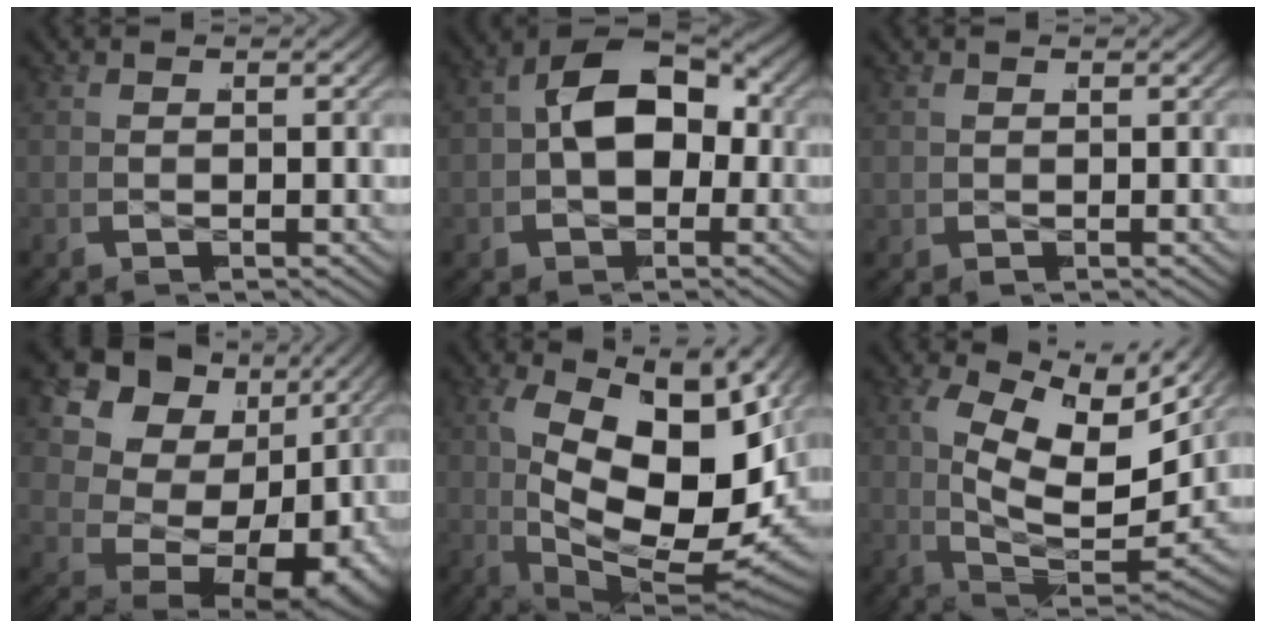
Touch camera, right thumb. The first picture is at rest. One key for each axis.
{"total": 10.0, "fx": 0.2, "fy": 6.5, "fz": 7.7, "tx": -0.148, "ty": -0.001, "tz": 0.002}
{"total": 0.6, "fx": 0.3, "fy": 0.4, "fz": -0.1, "tx": 0.004, "ty": -0.003, "tz": 0.009}
{"total": 19.7, "fx": -1.3, "fy": 14.1, "fz": 13.7, "tx": -0.272, "ty": -0.036, "tz": -0.007}
{"total": 19.6, "fx": -1.5, "fy": 10.9, "fz": 16.2, "tx": -0.276, "ty": -0.036, "tz": -0.001}
{"total": 14.0, "fx": 0.7, "fy": 8.2, "fz": 11.3, "tx": -0.222, "ty": -0.023, "tz": 0.020}